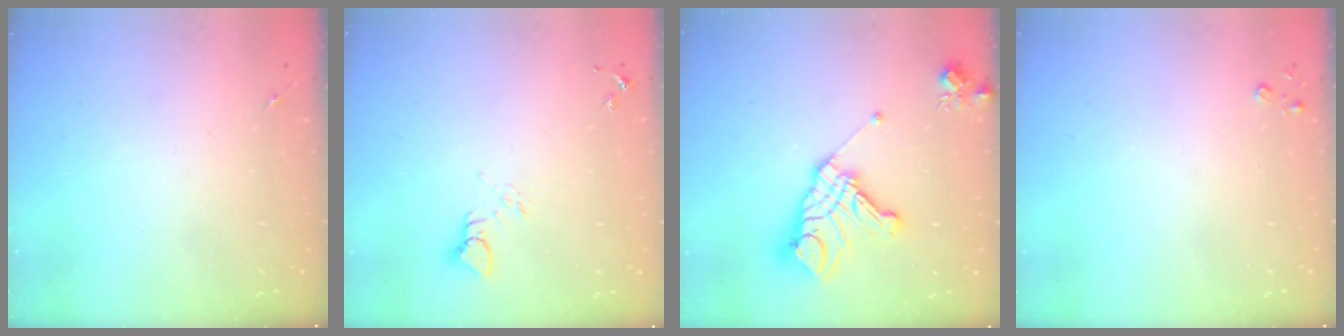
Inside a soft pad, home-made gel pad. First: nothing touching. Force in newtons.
{"total": 4.0, "press": 4.0, "slide": 0.3}
{"total": 17.5, "press": 17.4, "slide": 2.0}
{"total": 2.6, "press": 2.6, "slide": 0.3}